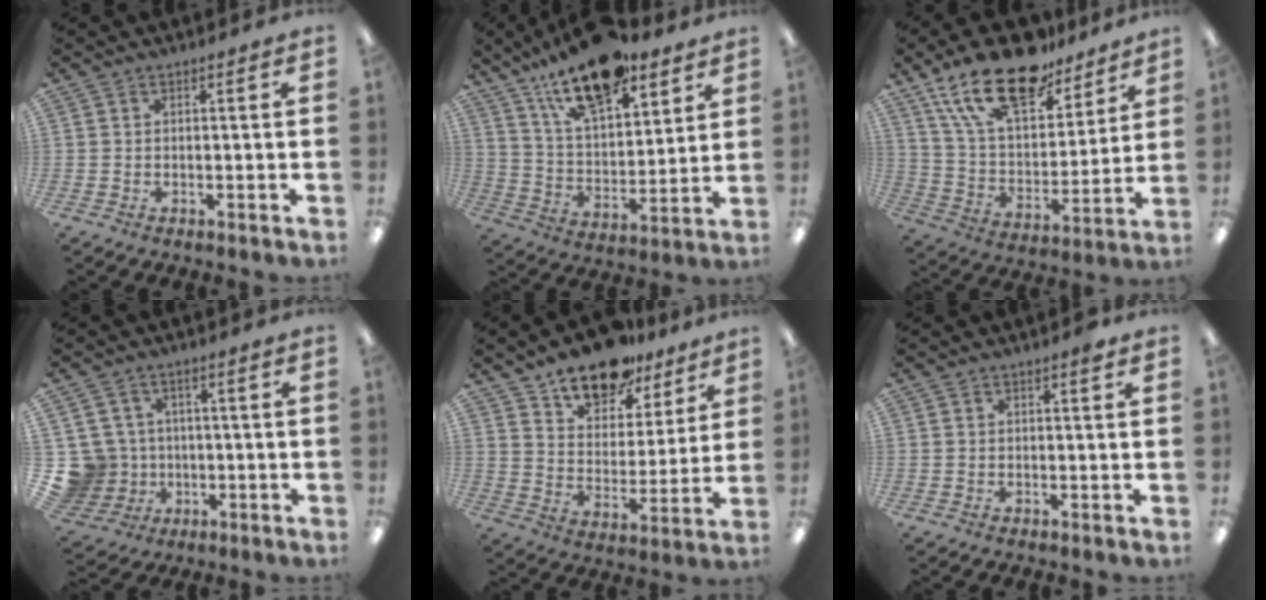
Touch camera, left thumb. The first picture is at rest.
{"total": 18.7, "force": [13.7, 7.8, 10.1], "torque": [-0.173, -0.070, 0.236]}
{"total": 21.7, "force": [15.1, 9.9, 12.2], "torque": [-0.217, -0.075, 0.269]}
{"total": 9.3, "force": [-0.6, 9.1, 1.8], "torque": [-0.079, 0.013, 0.001]}
{"total": 14.9, "force": [11.9, 7.1, 5.5], "torque": [-0.083, -0.078, 0.214]}
{"total": 1.3, "force": [0.7, 0.2, 1.0], "torque": [-0.015, -0.001, 0.010]}